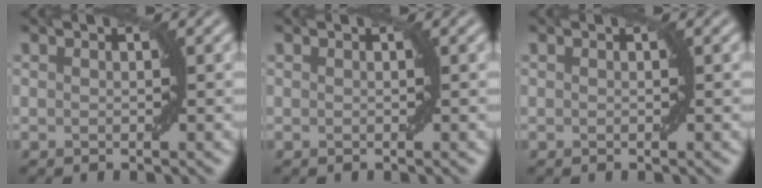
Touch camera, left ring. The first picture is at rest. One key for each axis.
{"total": 0.0}
{"total": 0.0}